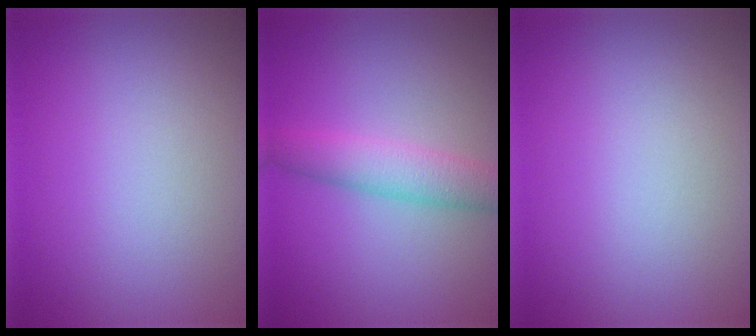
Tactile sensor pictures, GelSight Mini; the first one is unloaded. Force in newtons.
{"total": 3.3, "press": 3.3, "slide": 0.1}
{"total": 0.0}